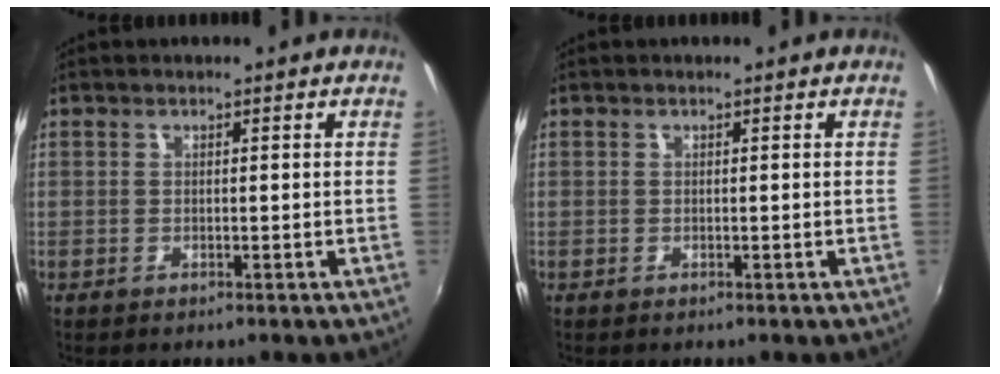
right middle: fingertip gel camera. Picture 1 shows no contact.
{"total": 0.0}